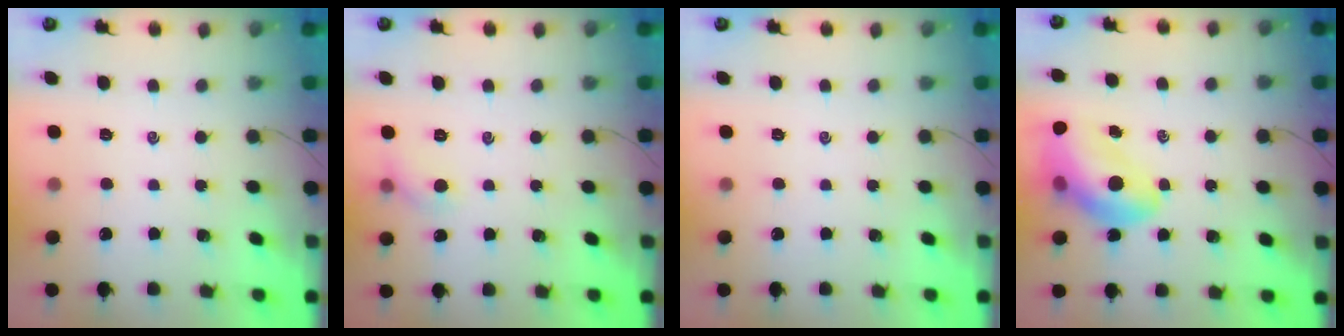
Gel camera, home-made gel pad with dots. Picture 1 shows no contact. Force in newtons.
{"total": 4.7, "press": 4.5, "slide": 1.2}
{"total": 0.0}
{"total": 14.6, "press": 14.0, "slide": 3.9}